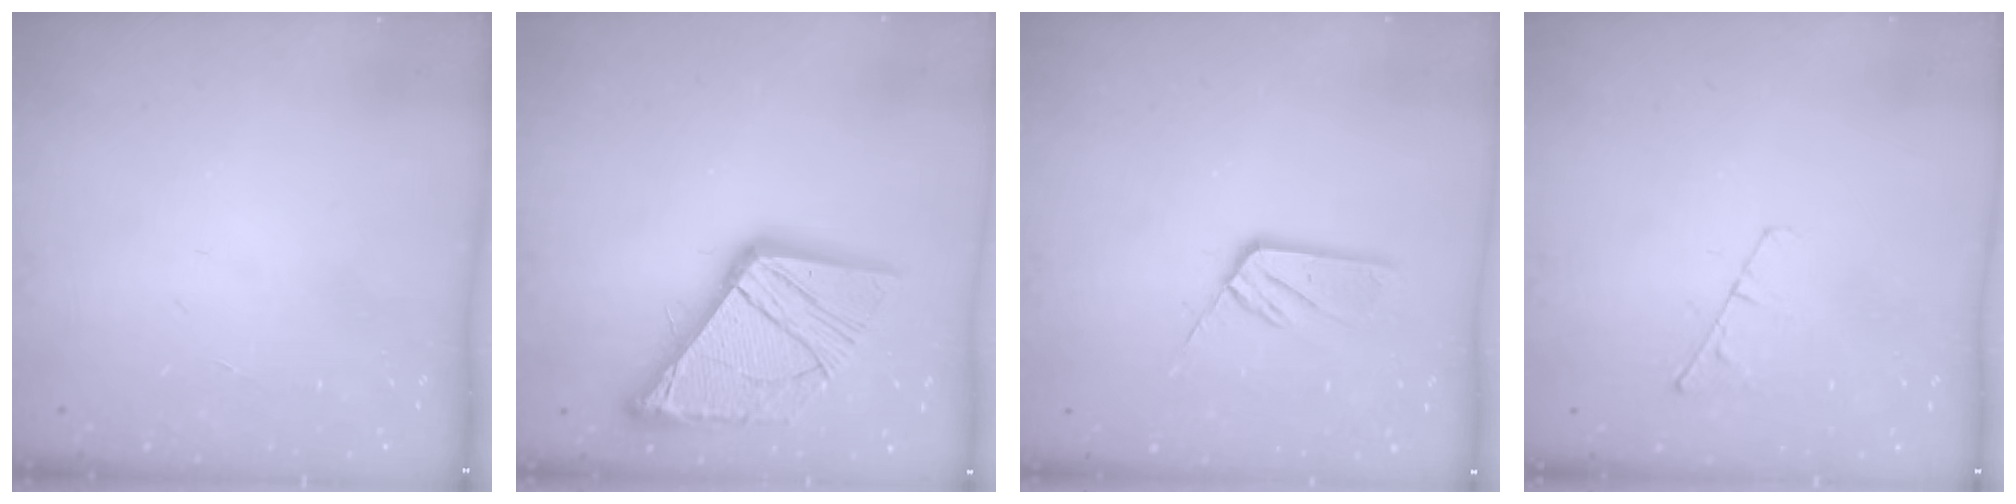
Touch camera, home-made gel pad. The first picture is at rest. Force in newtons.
{"total": 18.9, "press": 18.8, "slide": 2.0}
{"total": 7.4, "press": 7.4, "slide": 0.4}
{"total": 3.5, "press": 3.5, "slide": 0.3}